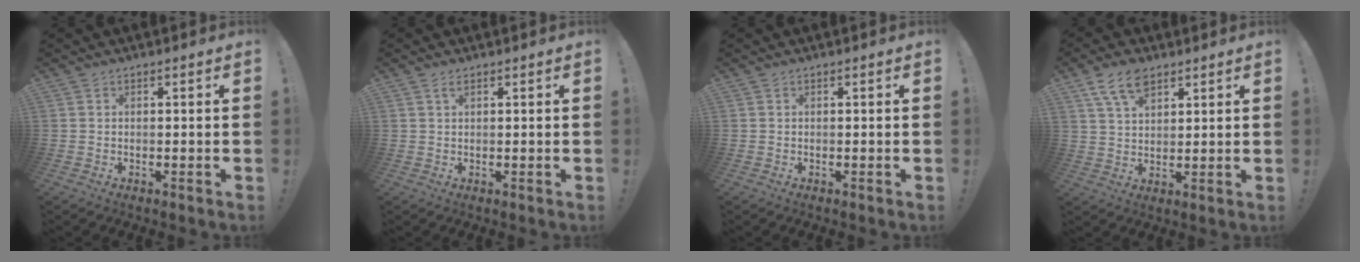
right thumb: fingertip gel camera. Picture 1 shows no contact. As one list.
[{"total": 1.7, "force": [1.0, 0.6, 1.3], "torque": [-0.019, -0.002, 0.016]}, {"total": 0.0}, {"total": 8.9, "force": [5.7, 4.5, 5.1], "torque": [-0.089, -0.016, 0.106]}]